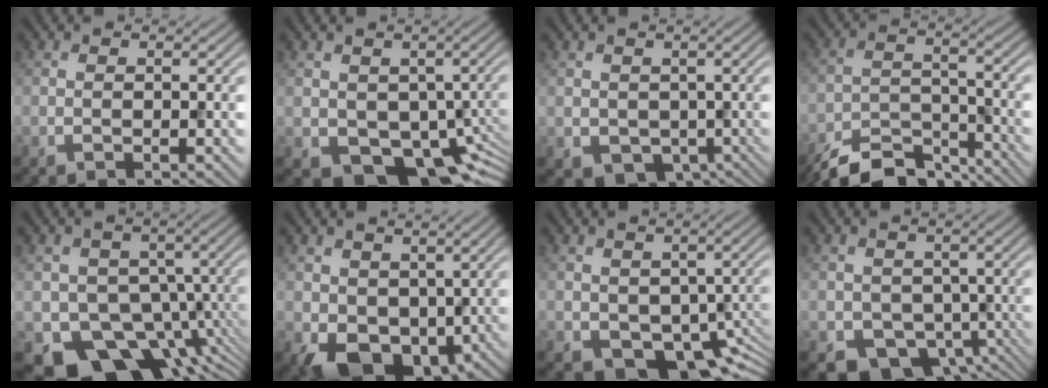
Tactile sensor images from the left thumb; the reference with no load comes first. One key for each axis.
{"total": 9.1, "fx": -2.7, "fy": 6.2, "fz": 6.0, "tx": -0.087, "ty": -0.043, "tz": -0.028}
{"total": 3.3, "fx": -0.4, "fy": 3.0, "fz": 1.4, "tx": -0.035, "ty": -0.026, "tz": 0.006}
{"total": 7.9, "fx": -7.3, "fy": 2.1, "fz": 2.1, "tx": -0.035, "ty": -0.009, "tz": -0.136}
{"total": 11.4, "fx": -5.2, "fy": 8.7, "fz": 5.3, "tx": -0.065, "ty": -0.037, "tz": -0.086}
{"total": 7.6, "fx": -0.3, "fy": 6.0, "fz": 4.6, "tx": -0.094, "ty": -0.033, "tz": 0.003}
{"total": 8.3, "fx": -3.0, "fy": 5.5, "fz": 5.3, "tx": -0.074, "ty": -0.039, "tz": -0.029}
{"total": 5.5, "fx": -1.9, "fy": 4.7, "fz": 2.1, "tx": -0.035, "ty": -0.030, "tz": -0.026}